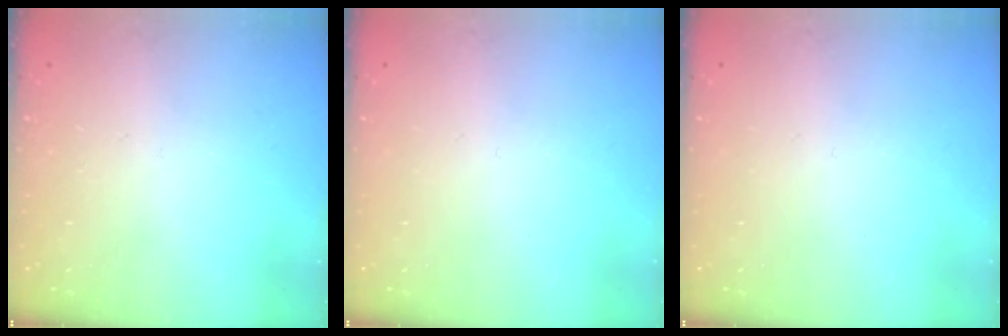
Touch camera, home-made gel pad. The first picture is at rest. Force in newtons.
{"total": 0.0}
{"total": 0.0}